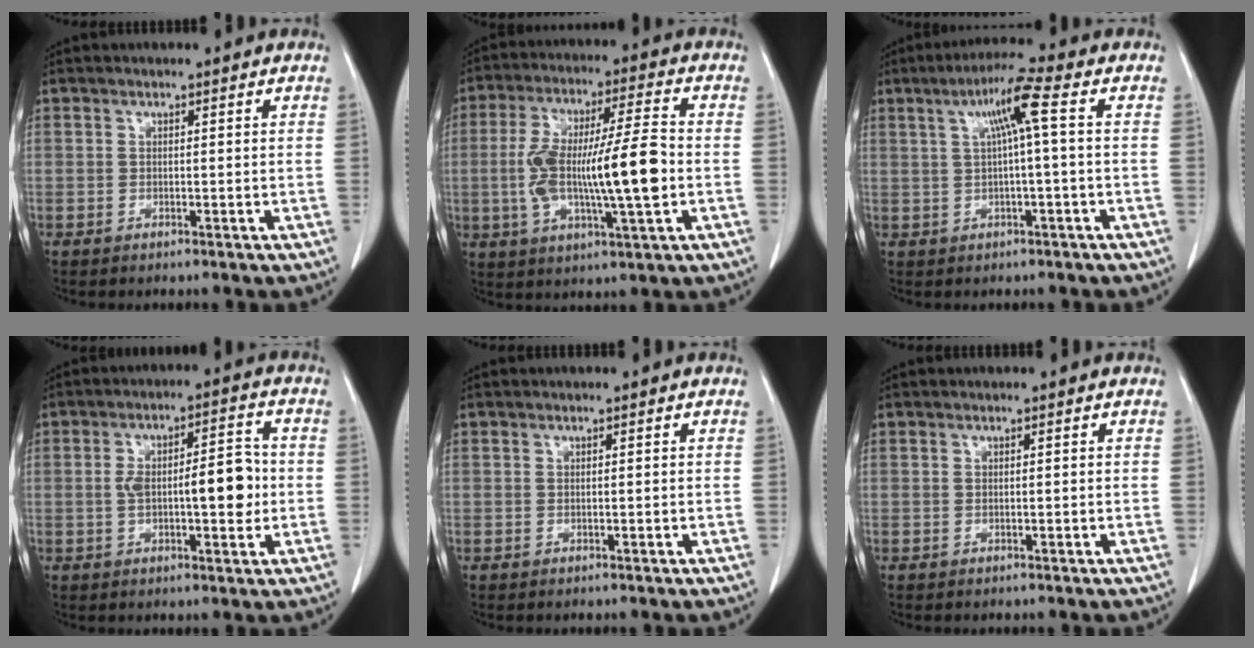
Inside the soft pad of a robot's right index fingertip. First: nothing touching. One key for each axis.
{"total": 15.7, "fx": -1.9, "fy": 2.5, "fz": 15.4, "tx": -0.290, "ty": 0.012, "tz": -0.028}
{"total": 6.6, "fx": 1.3, "fy": -0.2, "fz": 6.4, "tx": -0.117, "ty": 0.017, "tz": 0.026}
{"total": 11.7, "fx": -0.5, "fy": 3.9, "fz": 11.1, "tx": -0.182, "ty": 0.025, "tz": -0.003}
{"total": 0.0}
{"total": 0.0}